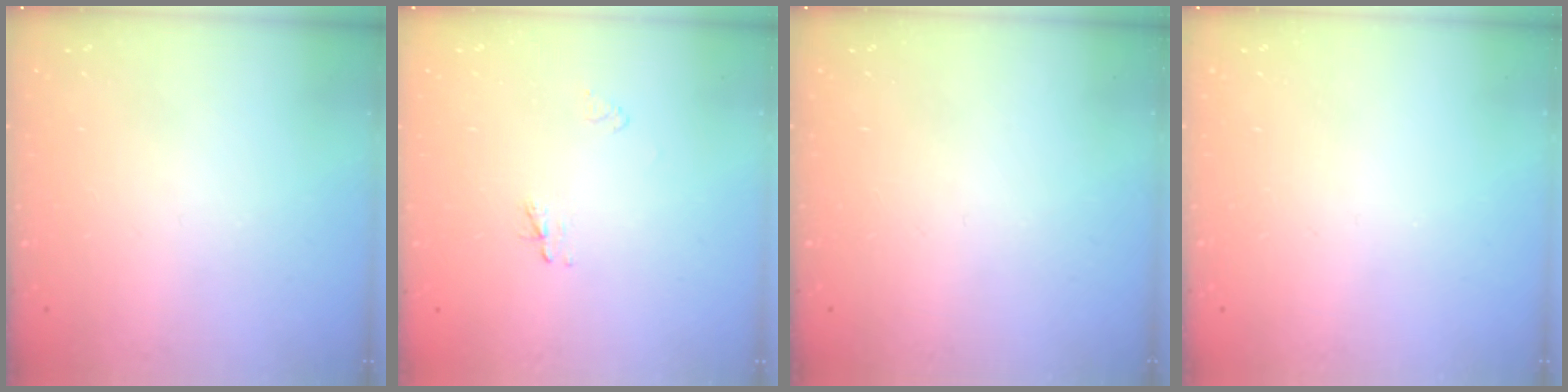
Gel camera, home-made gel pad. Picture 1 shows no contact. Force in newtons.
{"total": 2.3, "press": 2.3, "slide": 0.3}
{"total": 0.0}
{"total": 0.0}